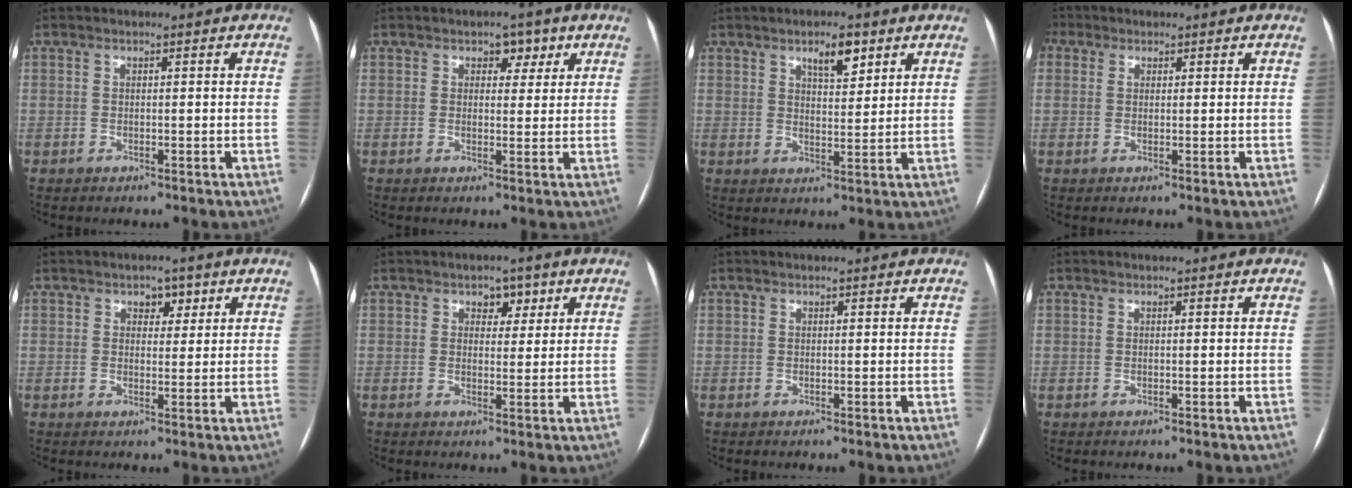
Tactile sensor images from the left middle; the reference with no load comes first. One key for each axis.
{"total": 3.0, "fx": 1.6, "fy": 2.0, "fz": 1.5, "tx": -0.010, "ty": 0.005, "tz": 0.019}
{"total": 4.9, "fx": 3.0, "fy": 1.6, "fz": 3.4, "tx": -0.055, "ty": 0.002, "tz": 0.049}
{"total": 3.4, "fx": 1.5, "fy": 2.8, "fz": 1.0, "tx": -0.023, "ty": 0.017, "tz": 0.027}
{"total": 2.7, "fx": 1.5, "fy": 1.8, "fz": 1.4, "tx": -0.012, "ty": 0.004, "tz": 0.020}
{"total": 3.0, "fx": 1.7, "fy": 2.0, "fz": 1.5, "tx": -0.012, "ty": 0.004, "tz": 0.022}
{"total": 0.9, "fx": 0.8, "fy": 0.0, "fz": 0.2, "tx": -0.010, "ty": 0.008, "tz": 0.014}
{"total": 0.0}